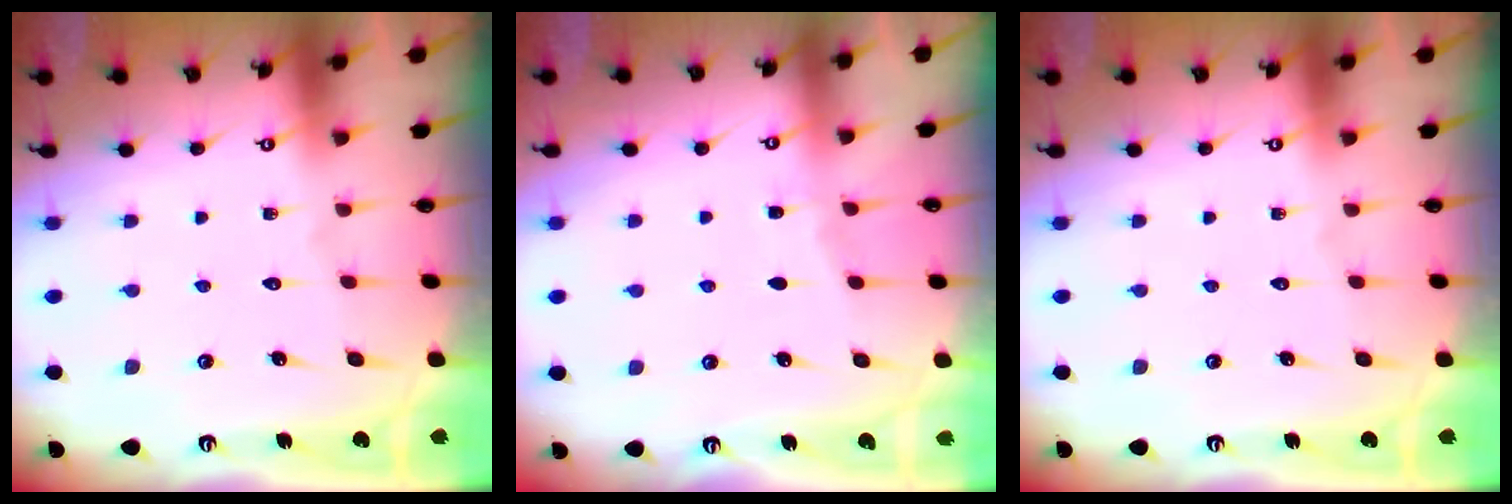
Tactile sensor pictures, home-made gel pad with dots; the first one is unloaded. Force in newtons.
{"total": 3.0, "press": 3.0, "slide": 0.4}
{"total": 0.0}